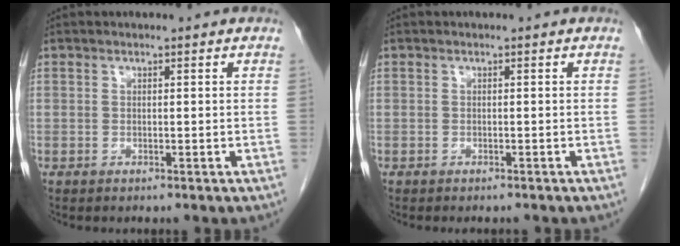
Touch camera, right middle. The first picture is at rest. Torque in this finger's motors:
{"motor_torque": [0.22, -0.07, -0.02, 0.00]}